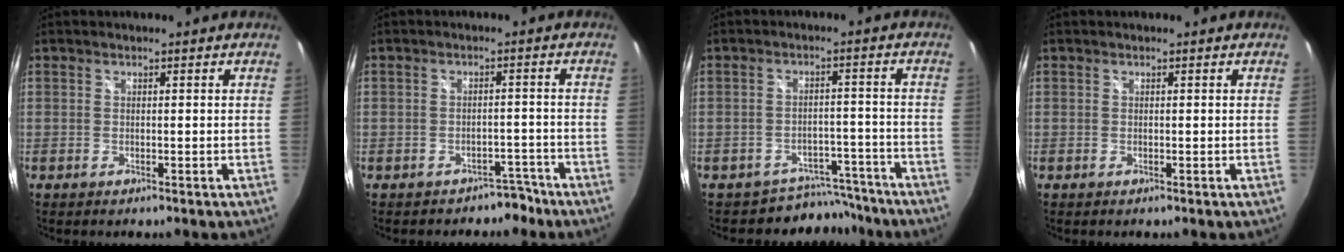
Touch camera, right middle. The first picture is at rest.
{"total": 3.4, "force": [-2.6, 2.2, 0.0], "torque": [0.009, 0.031, -0.026]}
{"total": 7.2, "force": [-6.3, 3.4, -0.3], "torque": [0.009, 0.025, -0.083]}
{"total": 0.0}